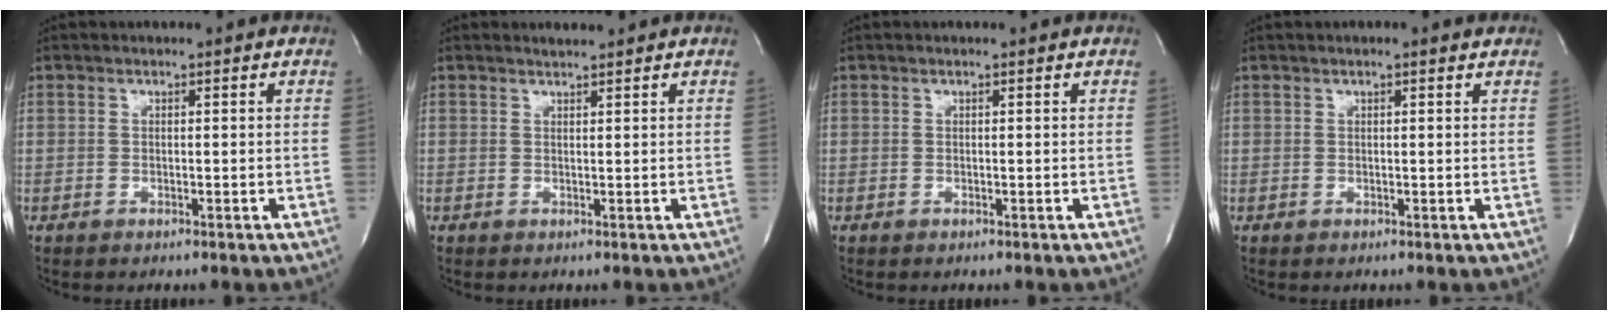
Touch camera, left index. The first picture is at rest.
{"total": 0.5, "force": [0.5, 0.0, 0.0], "torque": [-0.006, -0.004, 0.011]}
{"total": 0.0}
{"total": 1.2, "force": [0.8, 0.2, 0.9], "torque": [-0.016, 0.009, 0.009]}